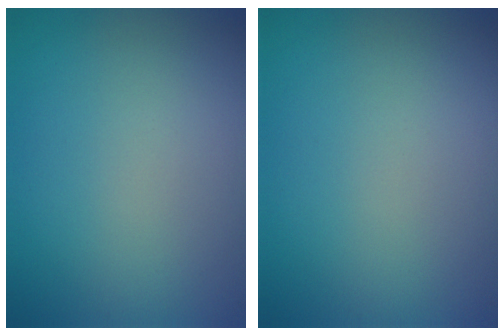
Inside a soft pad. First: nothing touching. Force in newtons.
{"total": 0.0}